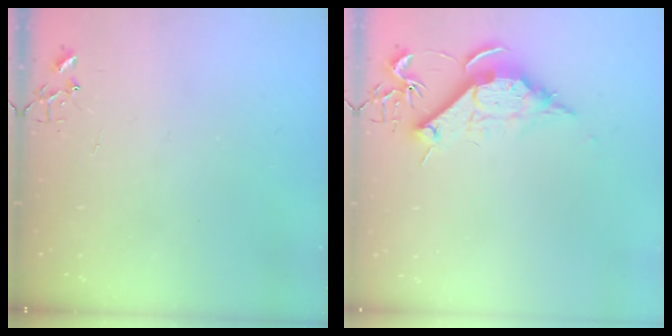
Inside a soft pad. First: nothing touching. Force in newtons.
{"total": 10.8, "press": 10.8, "slide": 0.1}